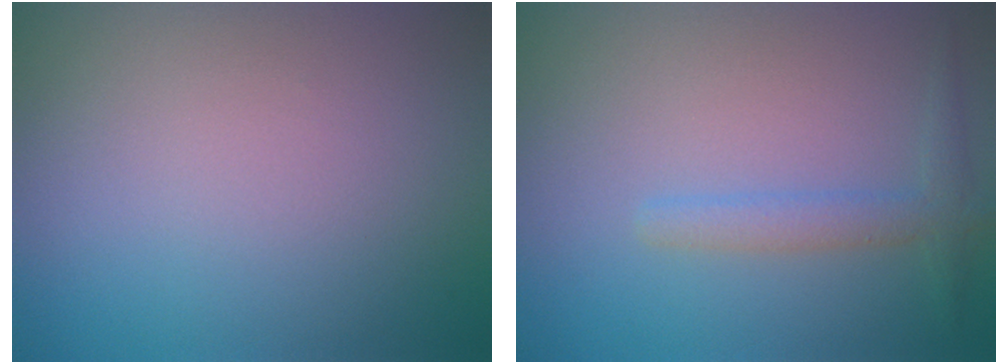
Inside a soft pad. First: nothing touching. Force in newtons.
{"total": 1.4, "press": 1.4, "slide": 0.1}